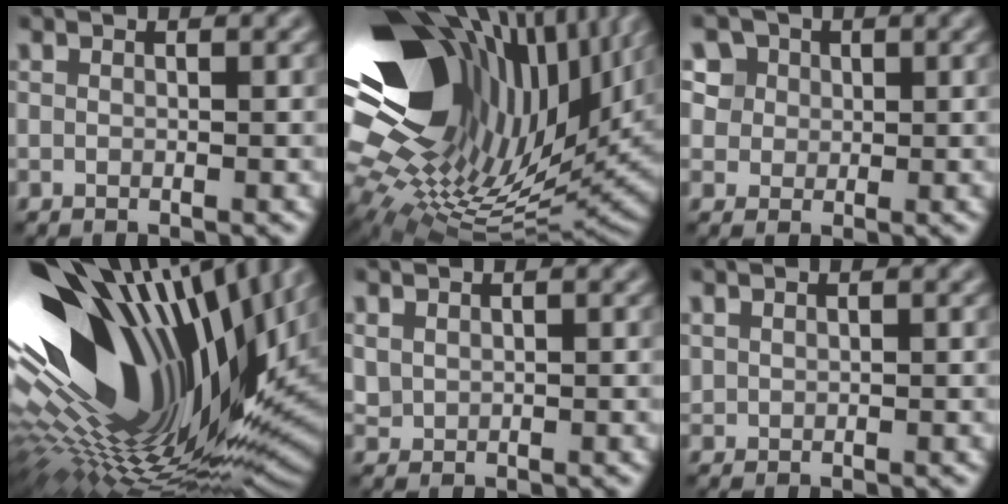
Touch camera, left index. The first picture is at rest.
{"total": 20.4, "force": [5.9, 10.8, 16.3], "torque": [-0.269, 0.011, 0.104]}
{"total": 7.0, "force": [3.5, 5.5, 2.7], "torque": [-0.064, 0.010, 0.048]}
{"total": 20.1, "force": [3.2, 8.2, 18.1], "torque": [-0.314, -0.022, 0.039]}
{"total": 1.0, "force": [0.7, 0.7, 0.3], "torque": [-0.012, -0.002, 0.018]}
{"total": 0.6, "force": [0.6, 0.3, 0.1], "torque": [-0.006, -0.001, 0.014]}